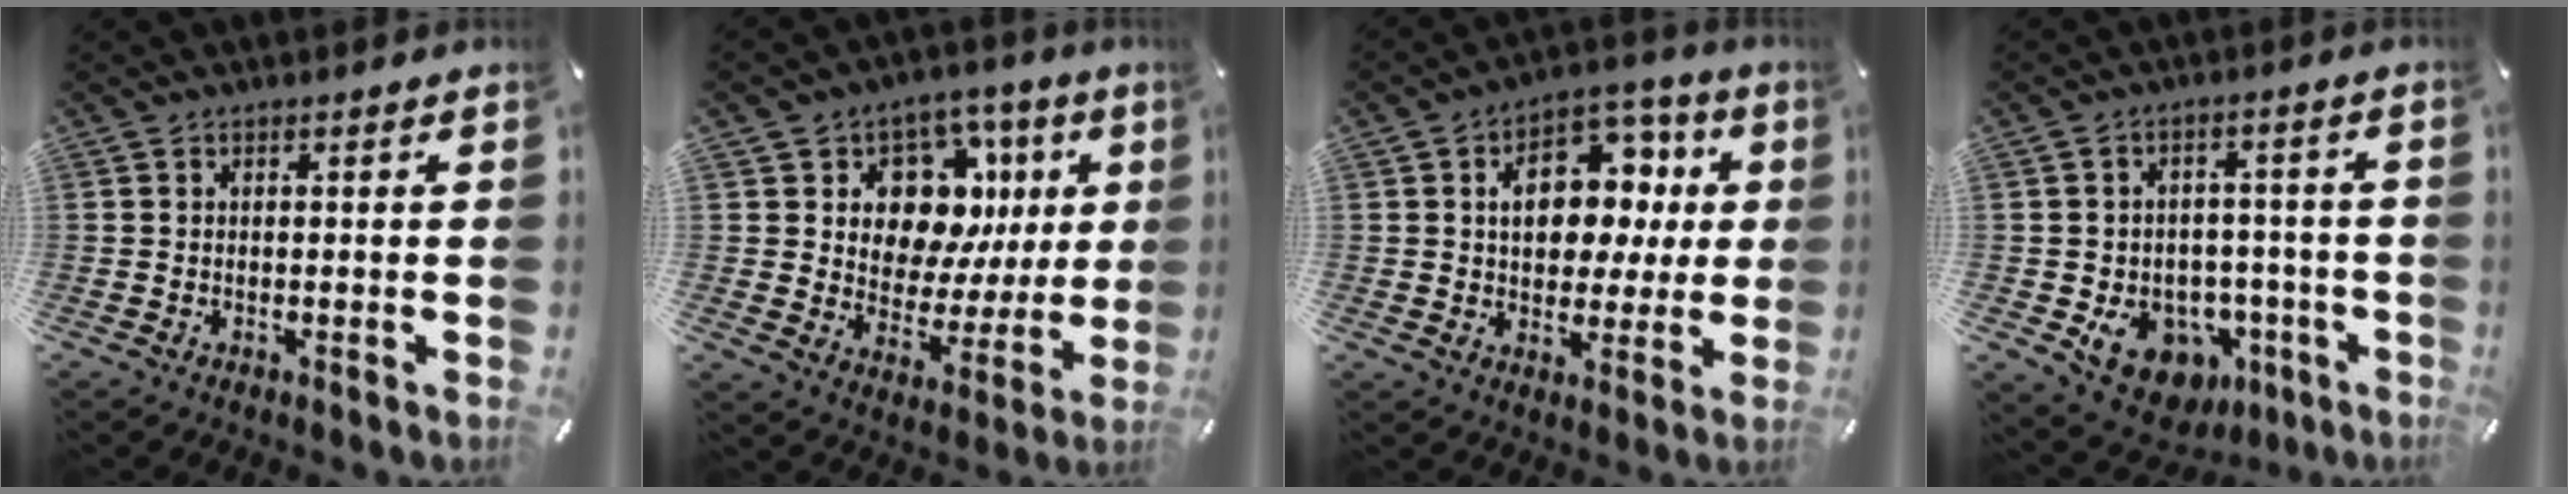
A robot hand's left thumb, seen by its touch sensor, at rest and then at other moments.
{"total": 12.2, "force": [4.7, 9.7, 5.6], "torque": [-0.075, -0.042, 0.089]}
{"total": 13.9, "force": [2.5, 10.5, 8.7], "torque": [-0.120, -0.011, 0.047]}
{"total": 11.4, "force": [-4.5, 9.3, 4.7], "torque": [-0.046, 0.024, -0.065]}